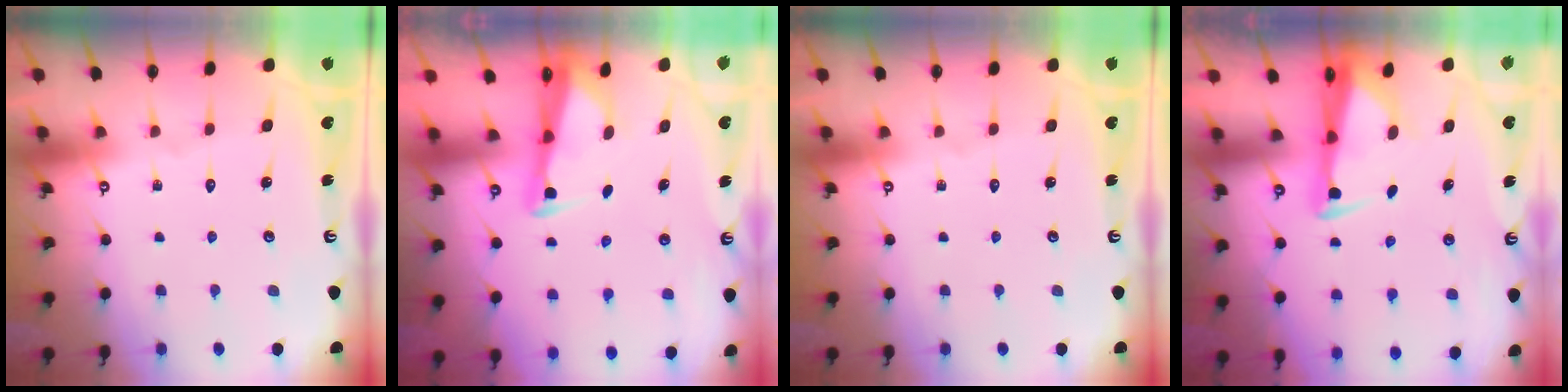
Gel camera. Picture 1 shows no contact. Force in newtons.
{"total": 2.8, "press": 2.8, "slide": 0.5}
{"total": 0.0}
{"total": 2.8, "press": 2.7, "slide": 1.0}